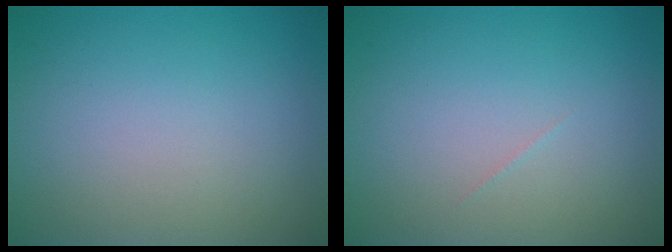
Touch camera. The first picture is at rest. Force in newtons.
{"total": 0.0}